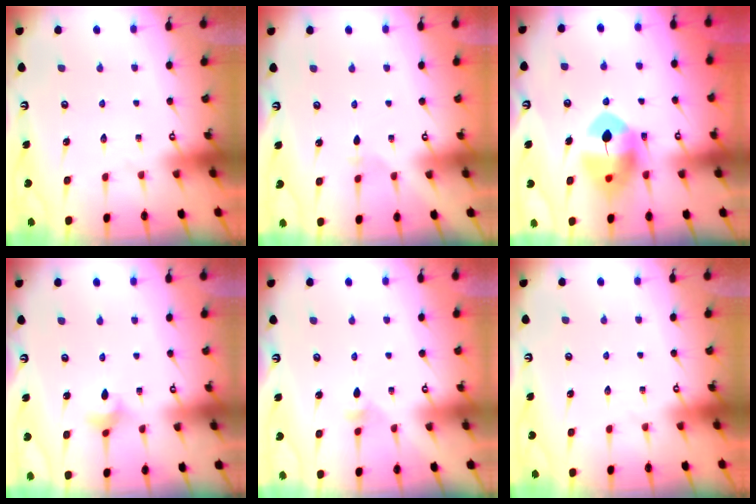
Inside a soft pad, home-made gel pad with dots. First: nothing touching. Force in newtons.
{"total": 2.2, "press": 2.1, "slide": 0.5}
{"total": 11.2, "press": 11.0, "slide": 1.6}
{"total": 4.0, "press": 4.0, "slide": 0.6}
{"total": 3.5, "press": 3.5, "slide": 0.7}
{"total": 0.0}